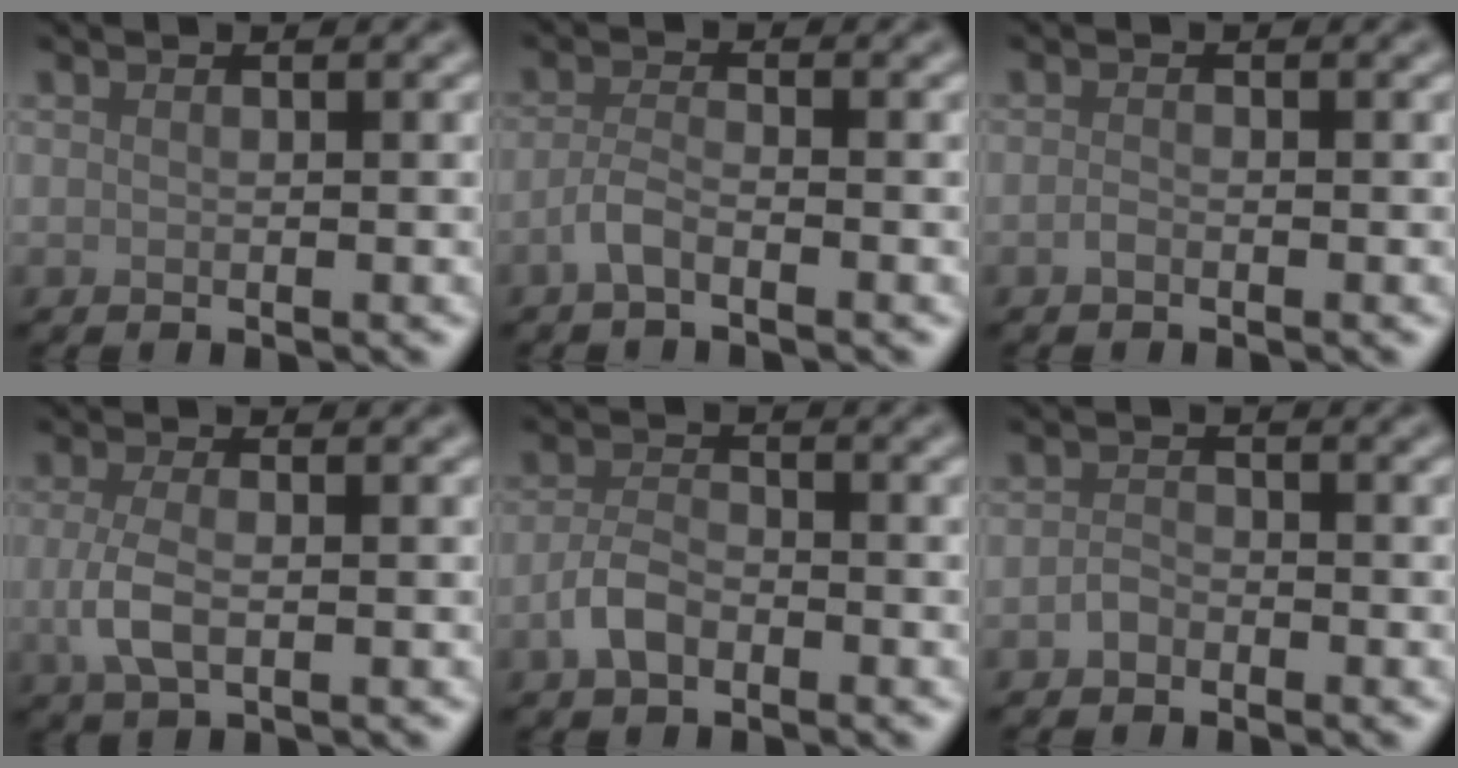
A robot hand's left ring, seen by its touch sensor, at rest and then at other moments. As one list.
[{"total": 1.9, "force": [-1.2, 0.5, 1.3], "torque": [-0.029, 0.002, -0.030]}, {"total": 0.6, "force": [-0.4, 0.2, 0.4], "torque": [-0.008, 0.000, -0.009]}, {"total": 3.0, "force": [-0.4, 1.3, 2.7], "torque": [-0.066, -0.005, -0.011]}, {"total": 2.6, "force": [-1.5, 1.4, 1.6], "torque": [-0.035, 0.004, -0.036]}, {"total": 1.1, "force": [-0.8, 0.7, 0.4], "torque": [-0.007, 0.003, -0.018]}]